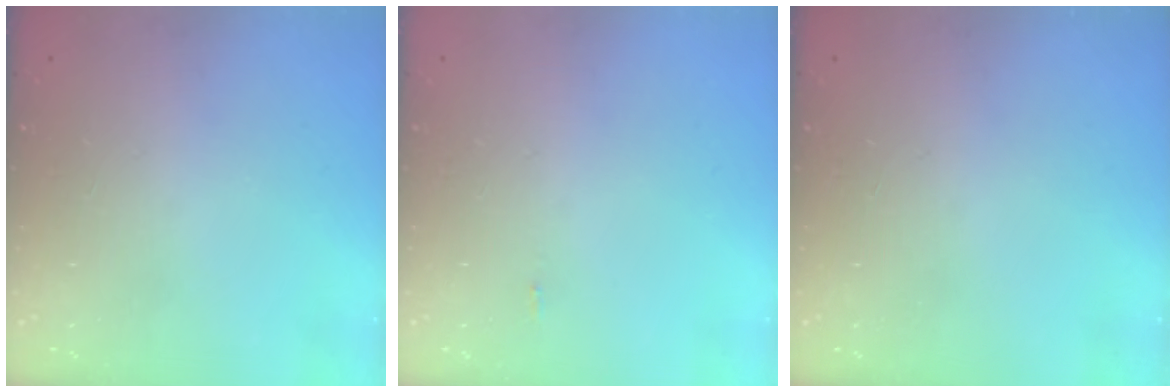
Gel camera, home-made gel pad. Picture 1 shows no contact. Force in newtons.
{"total": 12.5, "press": 4.6, "slide": 11.7}
{"total": 0.9, "press": 0.0, "slide": 0.9}